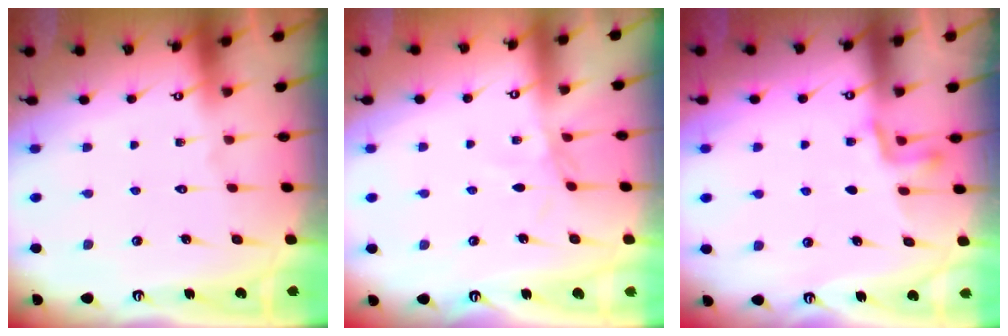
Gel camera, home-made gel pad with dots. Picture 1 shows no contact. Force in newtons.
{"total": 2.1, "press": 2.1, "slide": 0.5}
{"total": 3.7, "press": 3.6, "slide": 0.9}